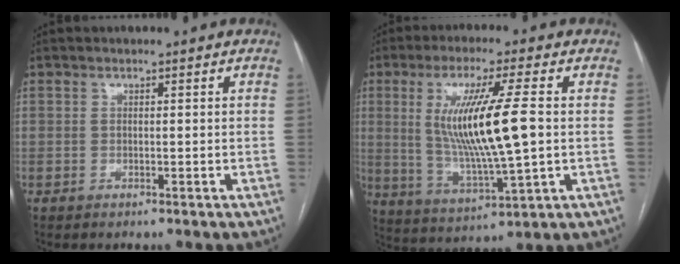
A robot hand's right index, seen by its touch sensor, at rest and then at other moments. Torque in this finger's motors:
{"motor_torque": [0.76, 0.14, 0.92, 0.21]}